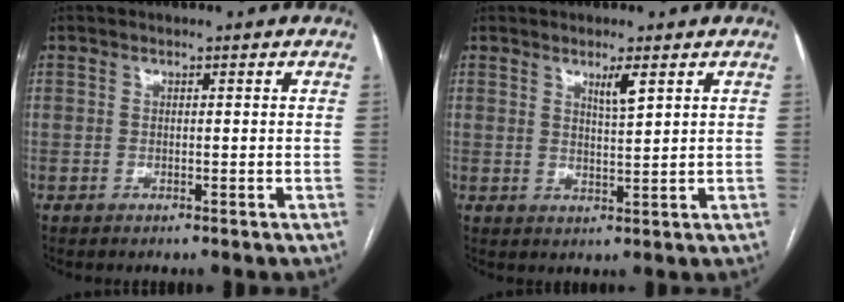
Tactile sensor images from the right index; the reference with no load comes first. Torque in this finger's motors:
{"motor_torque": [0.12, 0.02, 0.05, 0.05]}